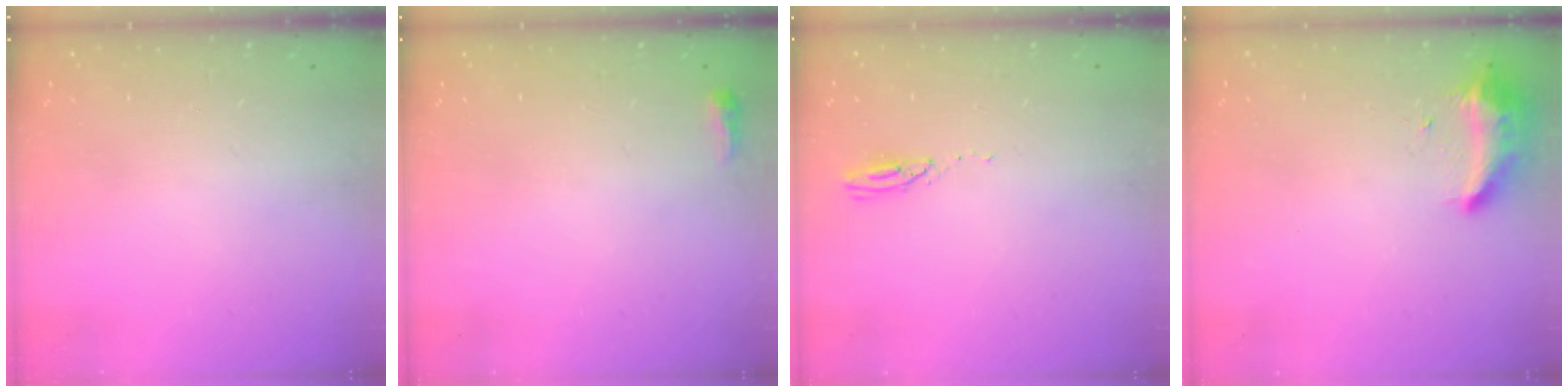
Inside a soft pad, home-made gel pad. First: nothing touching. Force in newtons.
{"total": 2.9, "press": 2.8, "slide": 0.8}
{"total": 2.9, "press": 2.9, "slide": 0.2}
{"total": 9.3, "press": 9.3, "slide": 0.8}